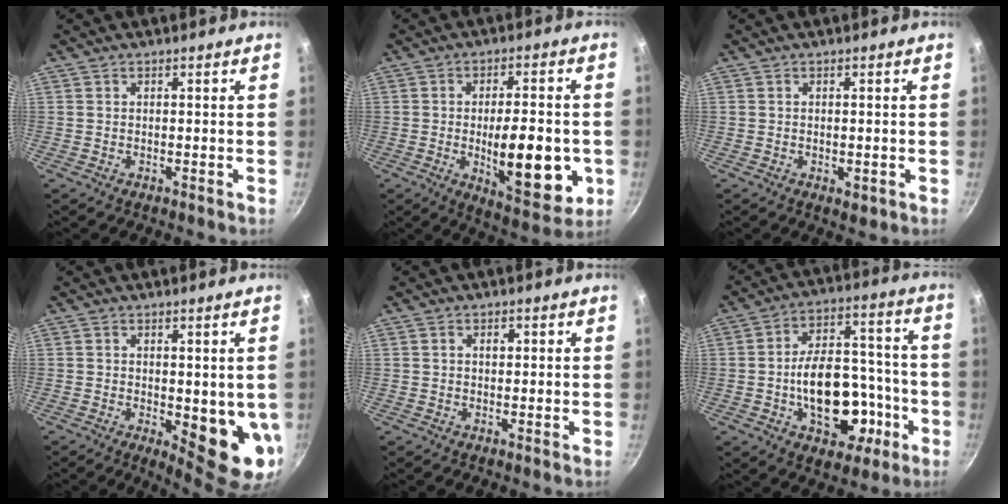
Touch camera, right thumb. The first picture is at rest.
{"total": 17.0, "force": [-3.0, 6.8, 15.3], "torque": [-0.190, -0.007, -0.033]}
{"total": 2.1, "force": [-0.5, 1.1, 1.7], "torque": [-0.022, -0.006, -0.006]}
{"total": 10.5, "force": [-0.6, 3.9, 9.7], "torque": [-0.102, -0.021, 0.001]}
{"total": 1.4, "force": [0.3, 0.9, 1.0], "torque": [-0.009, 0.005, 0.004]}
{"total": 19.0, "force": [-5.1, 11.9, 13.9], "torque": [-0.166, 0.055, -0.061]}